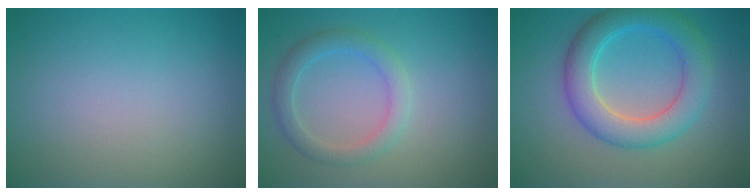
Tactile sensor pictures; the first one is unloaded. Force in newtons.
{"total": 2.7, "press": 2.7, "slide": 0.0}
{"total": 5.7, "press": 5.7, "slide": 0.4}